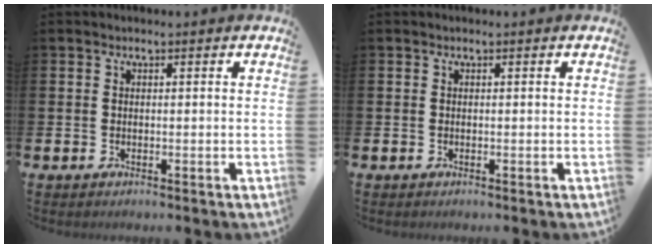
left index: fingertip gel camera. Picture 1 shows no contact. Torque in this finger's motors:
{"motor_torque": [0.00, 0.00, 0.00, 0.00]}